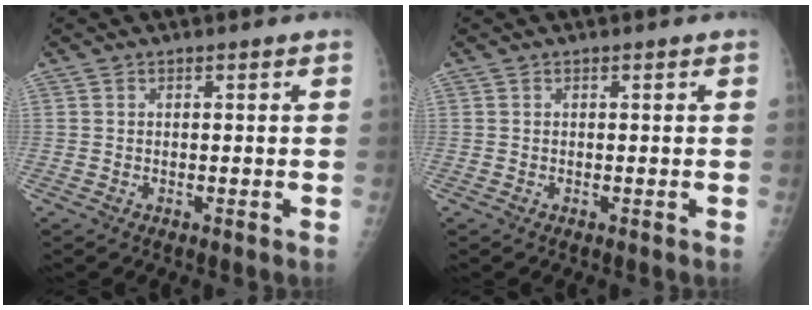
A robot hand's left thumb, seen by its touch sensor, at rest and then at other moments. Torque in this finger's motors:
{"motor_torque": [0.00, 0.01, -0.05, -0.05, 0.00]}